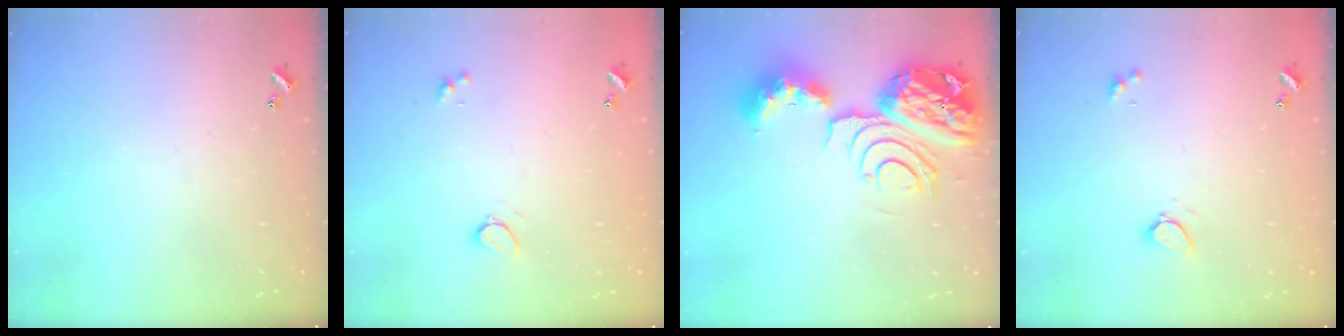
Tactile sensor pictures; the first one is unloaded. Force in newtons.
{"total": 0.9, "press": 0.6, "slide": 0.6}
{"total": 15.4, "press": 15.3, "slide": 1.7}
{"total": 1.3, "press": 1.3, "slide": 0.2}